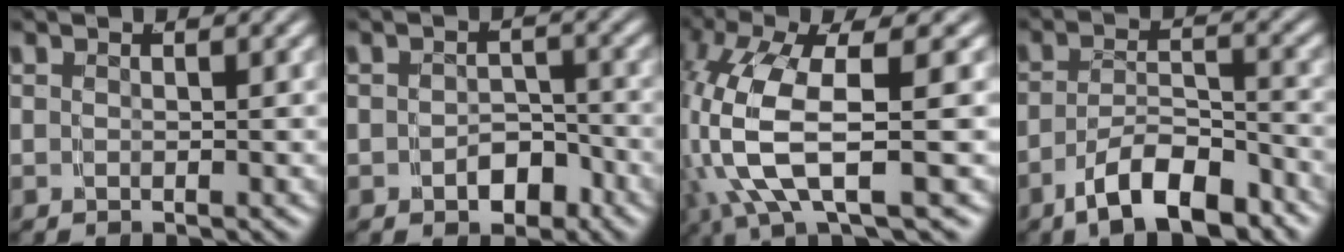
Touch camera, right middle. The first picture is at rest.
{"total": 3.7, "force": [-2.1, 2.7, 1.2], "torque": [-0.004, -0.006, -0.033]}
{"total": 8.6, "force": [-0.2, 3.9, 7.7], "torque": [-0.178, -0.027, 0.013]}
{"total": 6.9, "force": [-5.1, 2.9, 3.8], "torque": [-0.050, -0.006, -0.082]}